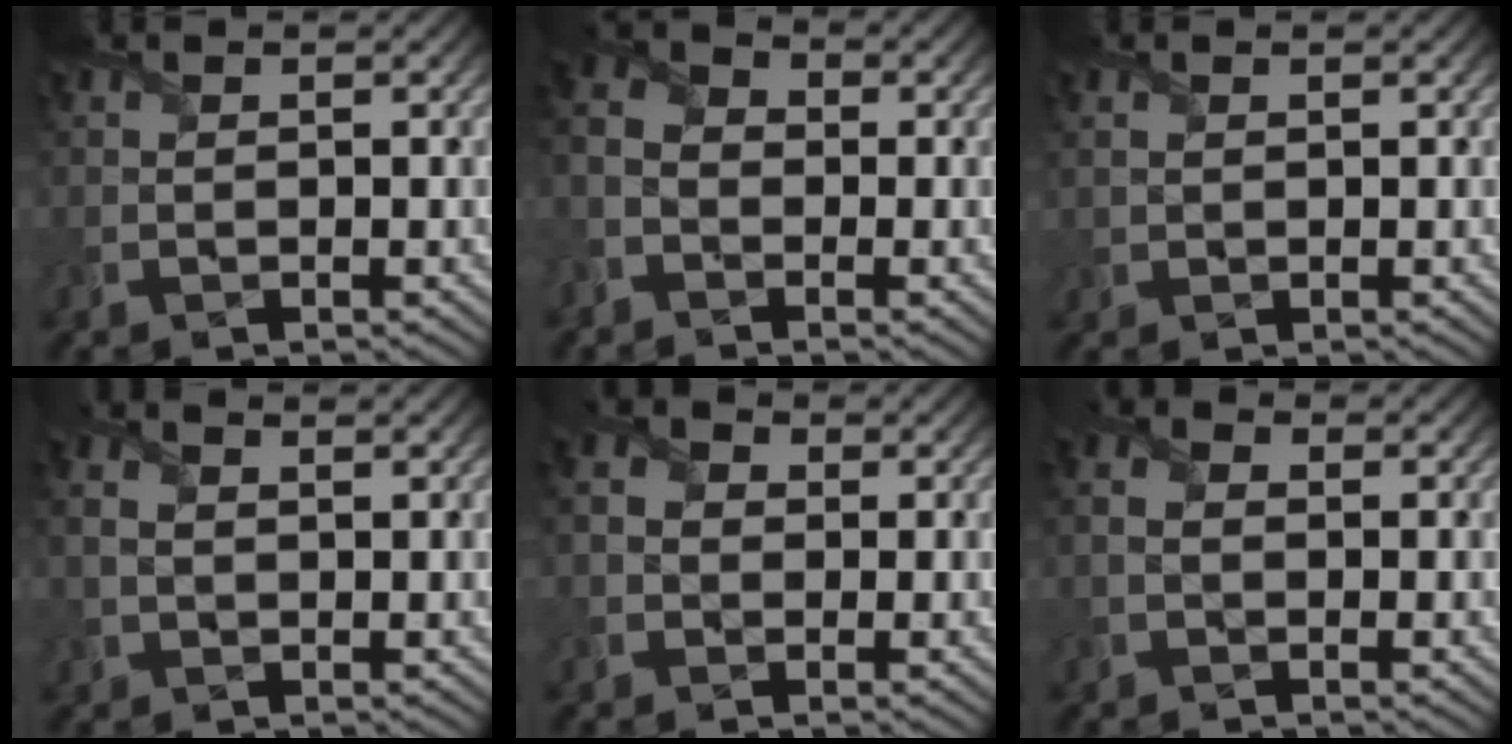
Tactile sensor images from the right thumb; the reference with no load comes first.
{"total": 5.0, "force": [-2.4, 3.5, 2.7], "torque": [-0.070, -0.003, -0.053]}
{"total": 1.0, "force": [0.7, 0.6, 0.4], "torque": [-0.015, -0.002, 0.016]}
{"total": 2.2, "force": [0.4, 1.5, 1.6], "torque": [-0.043, 0.002, 0.010]}
{"total": 2.7, "force": [0.0, 2.5, 1.0], "torque": [-0.037, 0.005, -0.004]}
{"total": 2.5, "force": [0.0, 1.9, 1.6], "torque": [-0.038, 0.006, -0.007]}